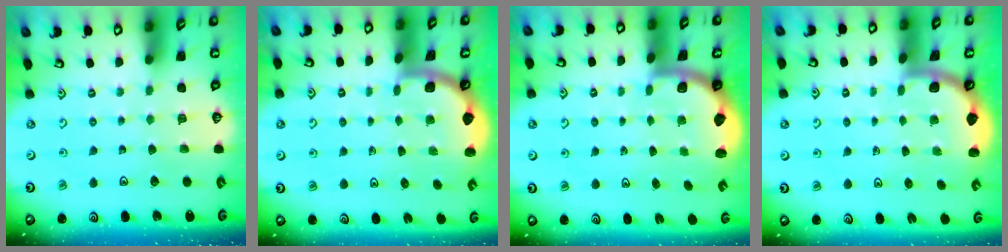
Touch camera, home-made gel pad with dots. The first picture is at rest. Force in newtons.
{"total": 1.7, "press": 1.6, "slide": 0.1}
{"total": 1.9, "press": 1.8, "slide": 0.5}
{"total": 1.6, "press": 1.6, "slide": 0.1}